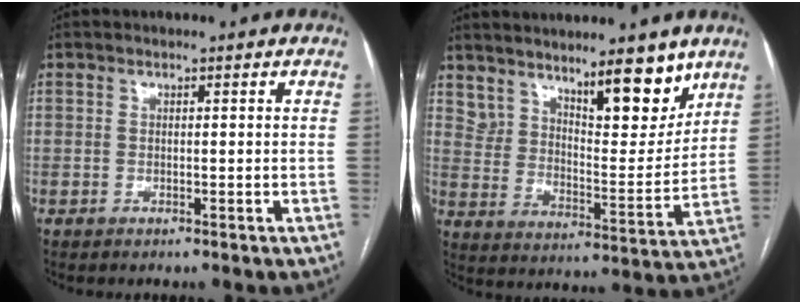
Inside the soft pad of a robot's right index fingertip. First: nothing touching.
{"total": 12.4, "force": [9.4, 3.4, 7.3], "torque": [-0.114, -0.008, 0.163]}